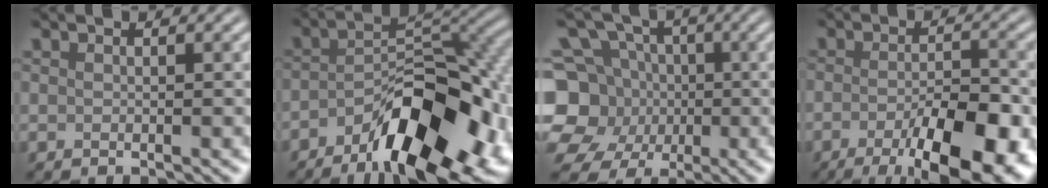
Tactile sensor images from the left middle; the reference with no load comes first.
{"total": 12.1, "force": [-6.3, 4.7, 9.2], "torque": [-0.141, -0.003, -0.098]}
{"total": 9.5, "force": [-1.5, 8.9, 3.1], "torque": [-0.092, 0.007, -0.055]}
{"total": 9.8, "force": [-5.0, 3.1, 7.9], "torque": [-0.122, -0.018, -0.068]}